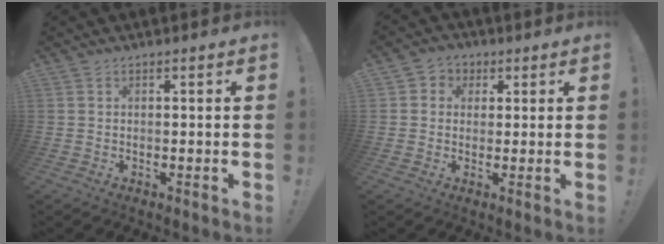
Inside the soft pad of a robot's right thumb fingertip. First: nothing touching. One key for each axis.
{"total": 4.1, "fx": 0.2, "fy": 4.0, "fz": 1.1, "tx": -0.006, "ty": 0.001, "tz": 0.002}